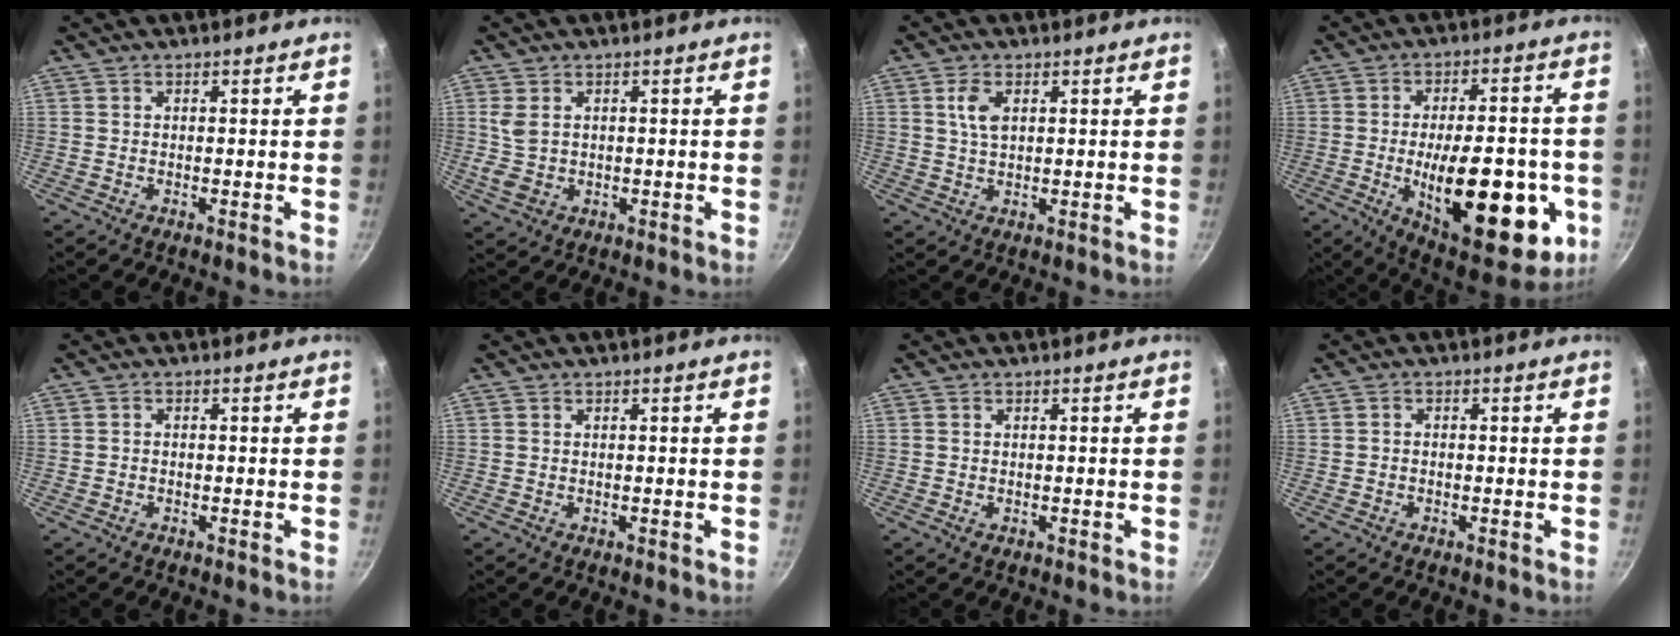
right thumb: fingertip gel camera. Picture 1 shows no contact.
{"total": 4.9, "force": [0.9, 3.6, 3.2], "torque": [-0.062, -0.001, 0.024]}
{"total": 4.3, "force": [1.3, 2.4, 3.3], "torque": [-0.060, -0.002, 0.028]}
{"total": 25.9, "force": [-6.1, 11.3, 22.5], "torque": [-0.279, 0.007, -0.071]}
{"total": 0.8, "force": [-0.3, 0.6, 0.5], "torque": [-0.012, 0.005, -0.006]}
{"total": 0.0}
{"total": 0.6, "force": [-0.1, 0.5, 0.4], "torque": [-0.004, 0.001, -0.002]}
{"total": 1.1, "force": [-0.4, 0.8, 0.6], "torque": [-0.015, 0.006, -0.008]}